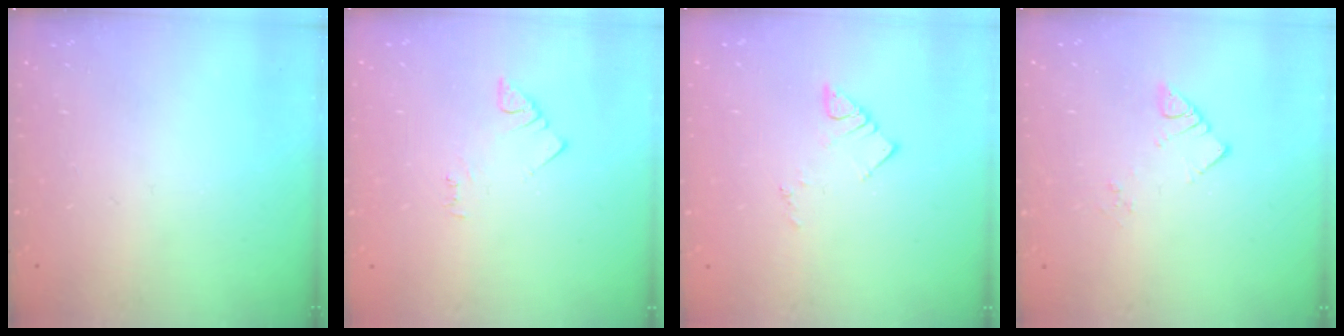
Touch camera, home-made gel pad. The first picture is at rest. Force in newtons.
{"total": 2.5, "press": 2.5, "slide": 0.4}
{"total": 4.5, "press": 4.5, "slide": 0.4}
{"total": 2.6, "press": 2.6, "slide": 0.1}